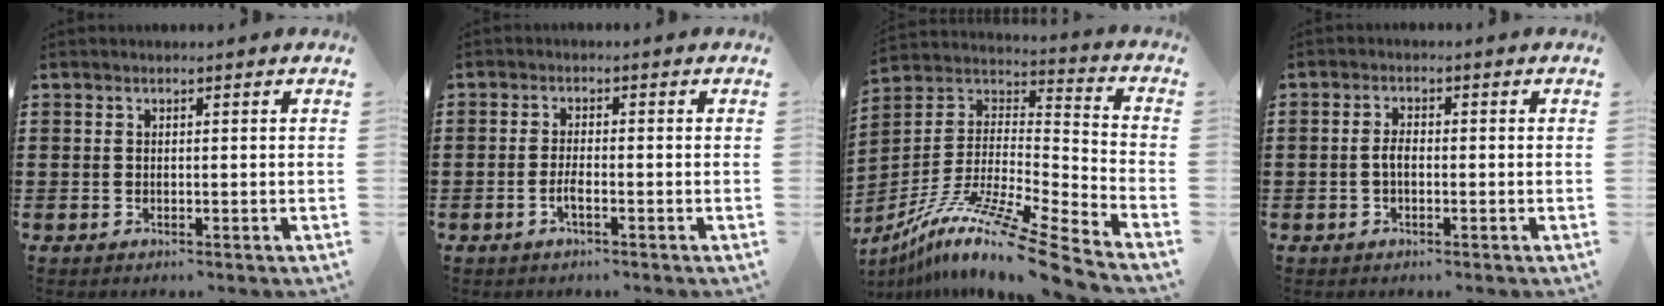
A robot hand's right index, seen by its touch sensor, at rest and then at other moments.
{"total": 2.3, "force": [-1.0, 0.5, 2.0], "torque": [-0.044, -0.001, -0.021]}
{"total": 12.6, "force": [-9.9, -0.4, 7.8], "torque": [-0.142, 0.001, -0.191]}
{"total": 2.0, "force": [-0.5, 0.9, 1.7], "torque": [-0.042, -0.001, -0.011]}